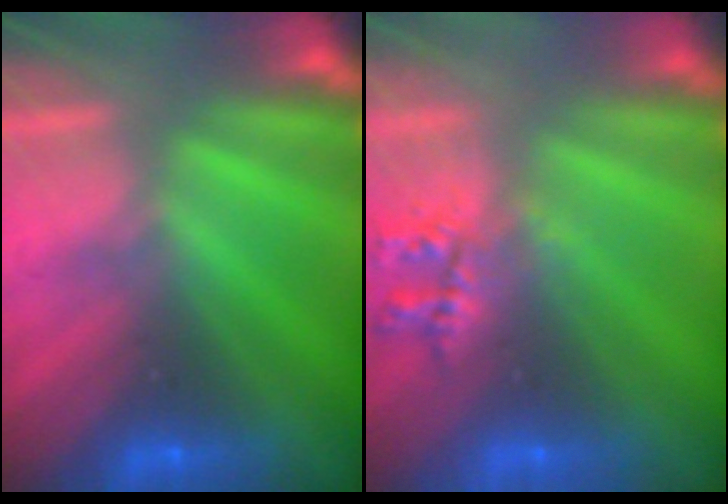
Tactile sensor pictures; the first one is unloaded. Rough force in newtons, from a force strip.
{"total": 2.2}